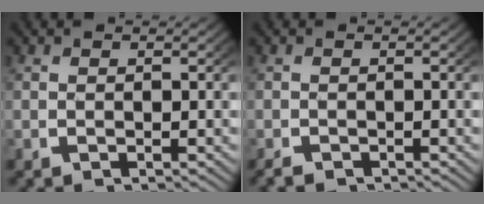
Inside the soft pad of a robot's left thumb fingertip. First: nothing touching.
{"total": 1.1, "force": [-1.0, 0.4, 0.1], "torque": [-0.002, -0.009, -0.019]}